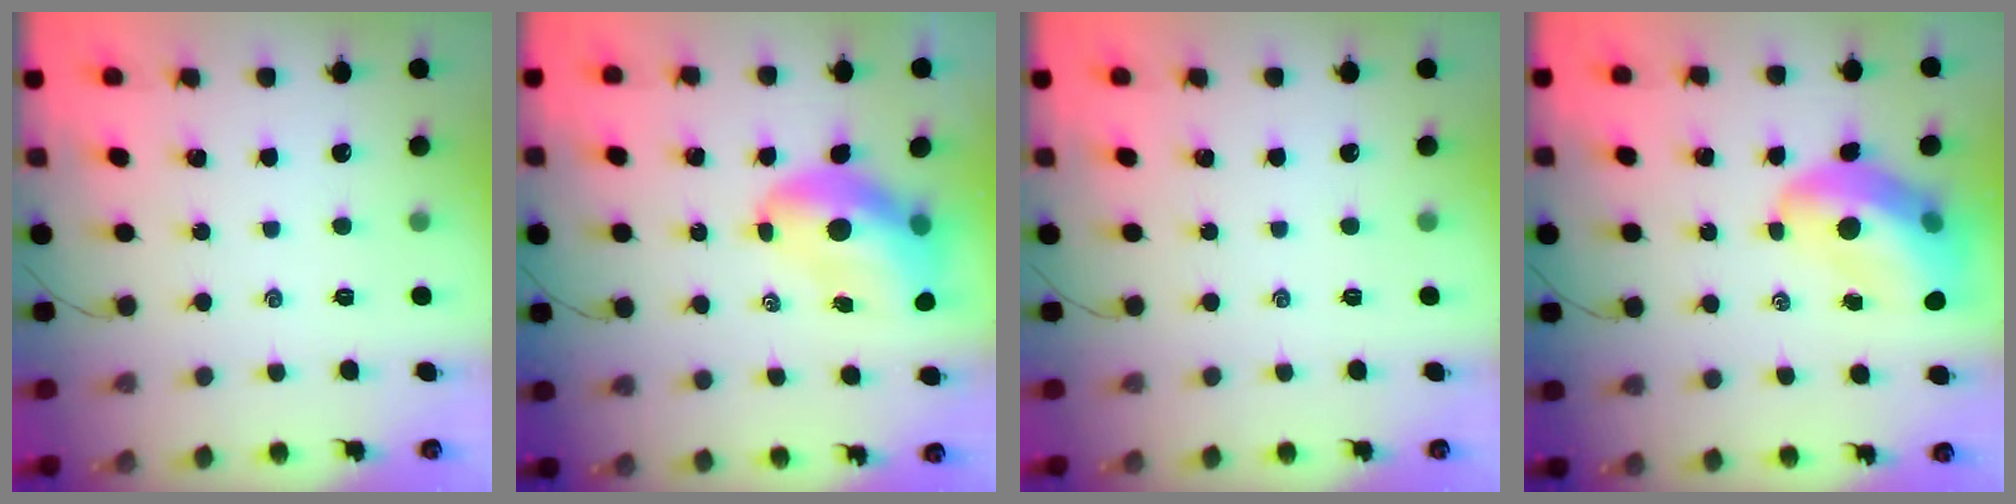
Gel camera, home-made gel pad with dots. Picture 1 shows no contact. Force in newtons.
{"total": 10.4, "press": 9.9, "slide": 3.0}
{"total": 0.0}
{"total": 14.2, "press": 13.6, "slide": 4.1}